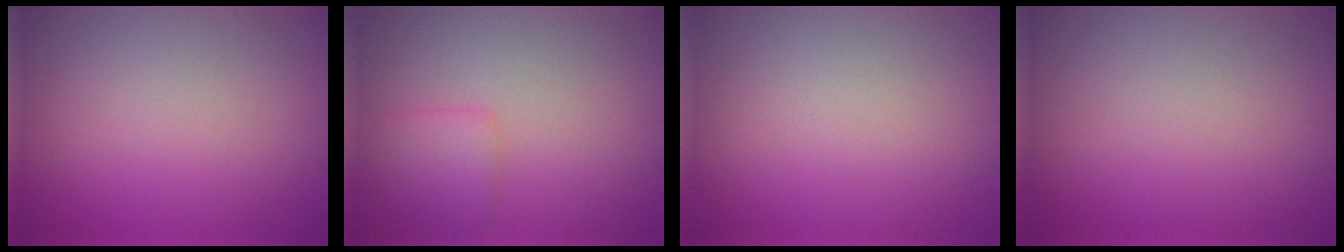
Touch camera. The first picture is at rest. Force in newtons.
{"total": 2.1, "press": 2.1, "slide": 0.1}
{"total": 0.0}
{"total": 0.0}